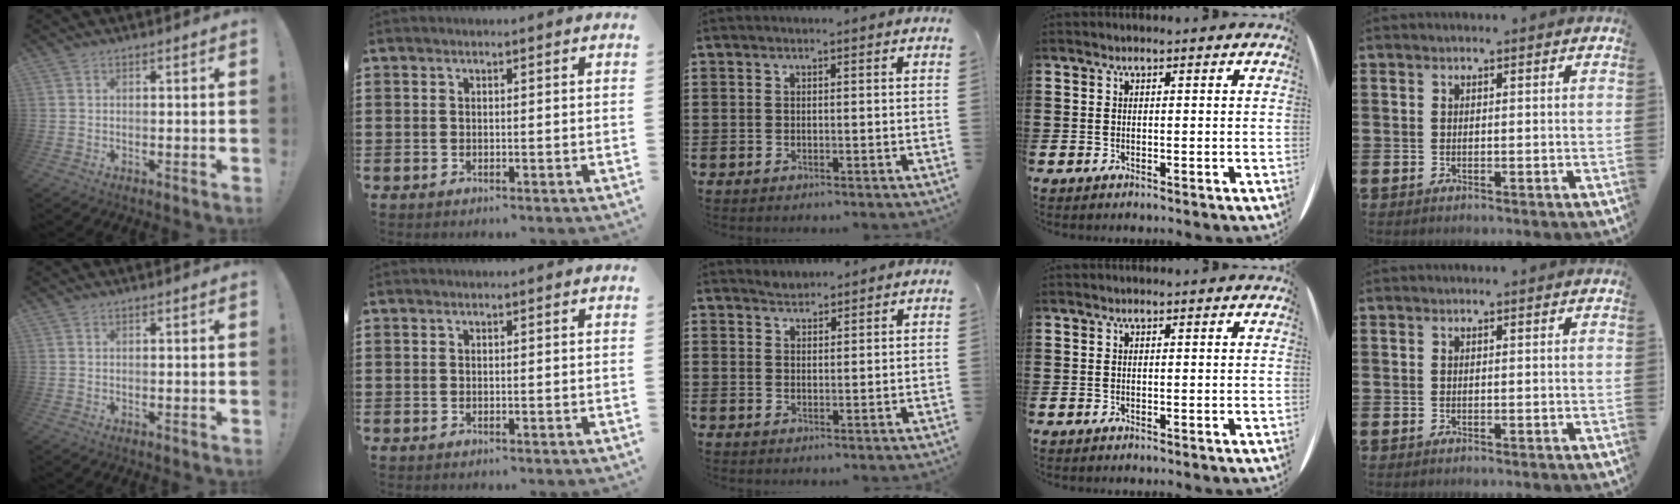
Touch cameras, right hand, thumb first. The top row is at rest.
{"middle": {"total": 1.6, "force": [1.5, 0.3, -0.4], "torque": [0.001, 0.002, 0.031]}}